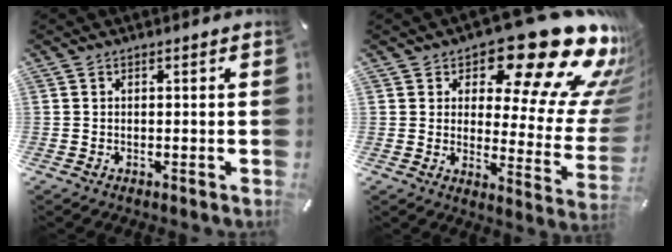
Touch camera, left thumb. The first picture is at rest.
{"total": 23.9, "force": [15.1, 8.7, 16.4], "torque": [-0.214, -0.109, 0.237]}